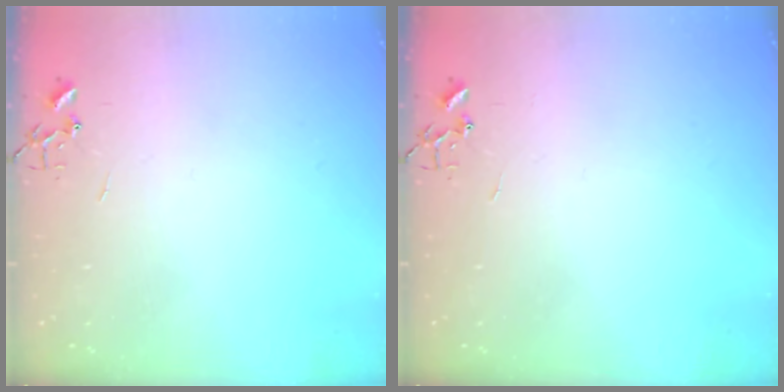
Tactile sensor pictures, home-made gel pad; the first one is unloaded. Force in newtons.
{"total": 0.0}